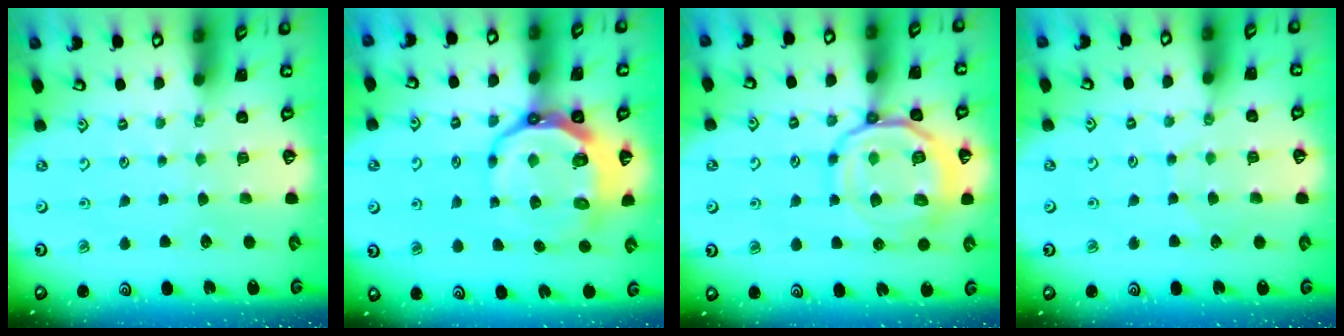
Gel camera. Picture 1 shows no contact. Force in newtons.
{"total": 11.5, "press": 11.0, "slide": 3.6}
{"total": 16.7, "press": 16.6, "slide": 1.9}
{"total": 3.9, "press": 3.9, "slide": 0.5}